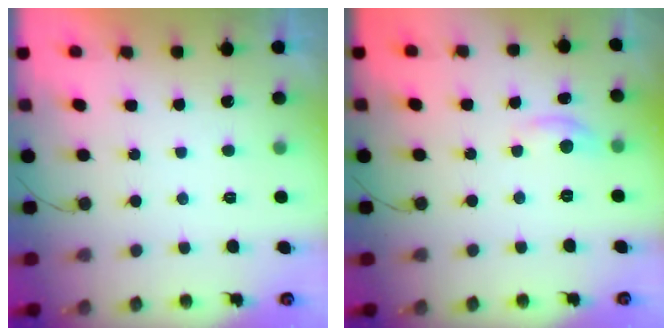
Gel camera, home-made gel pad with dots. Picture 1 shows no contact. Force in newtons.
{"total": 4.6, "press": 4.5, "slide": 0.4}